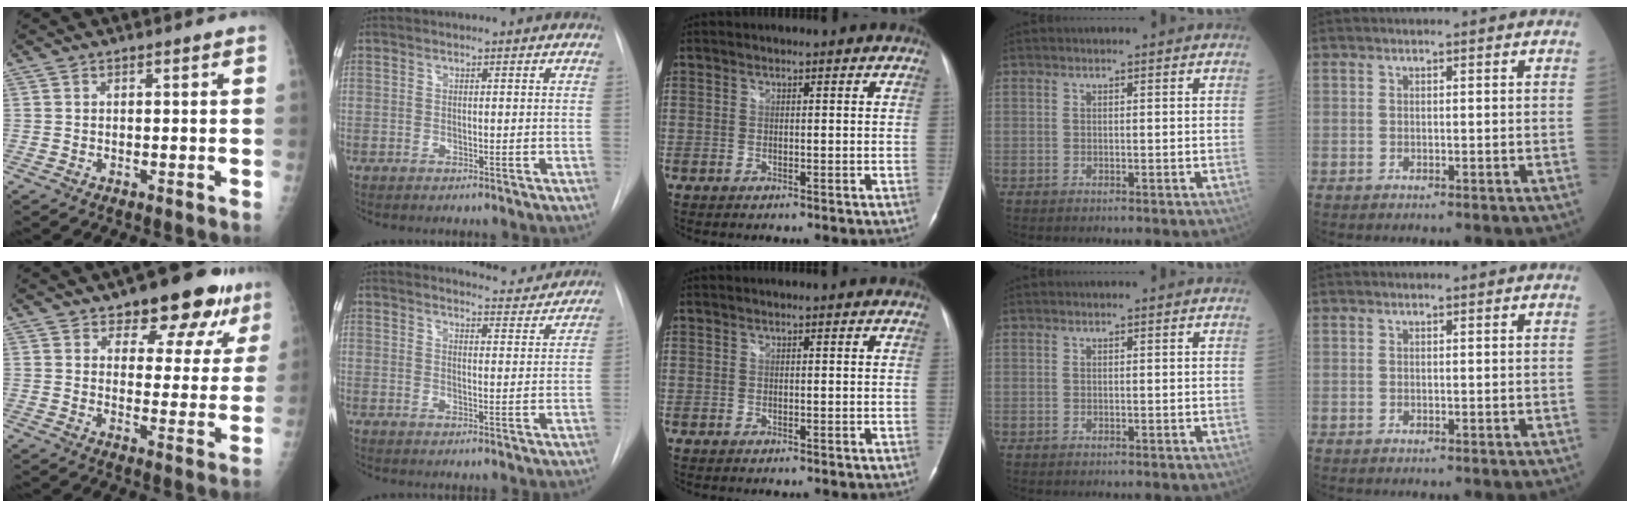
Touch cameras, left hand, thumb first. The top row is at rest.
{"thumb": {"total": 13.4, "force": [9.5, 6.3, 7.1], "torque": [-0.036, -0.044, 0.118]}, "index": {"total": 6.5, "force": [6.4, 1.1, 0.2], "torque": [0.002, -0.012, 0.070]}}